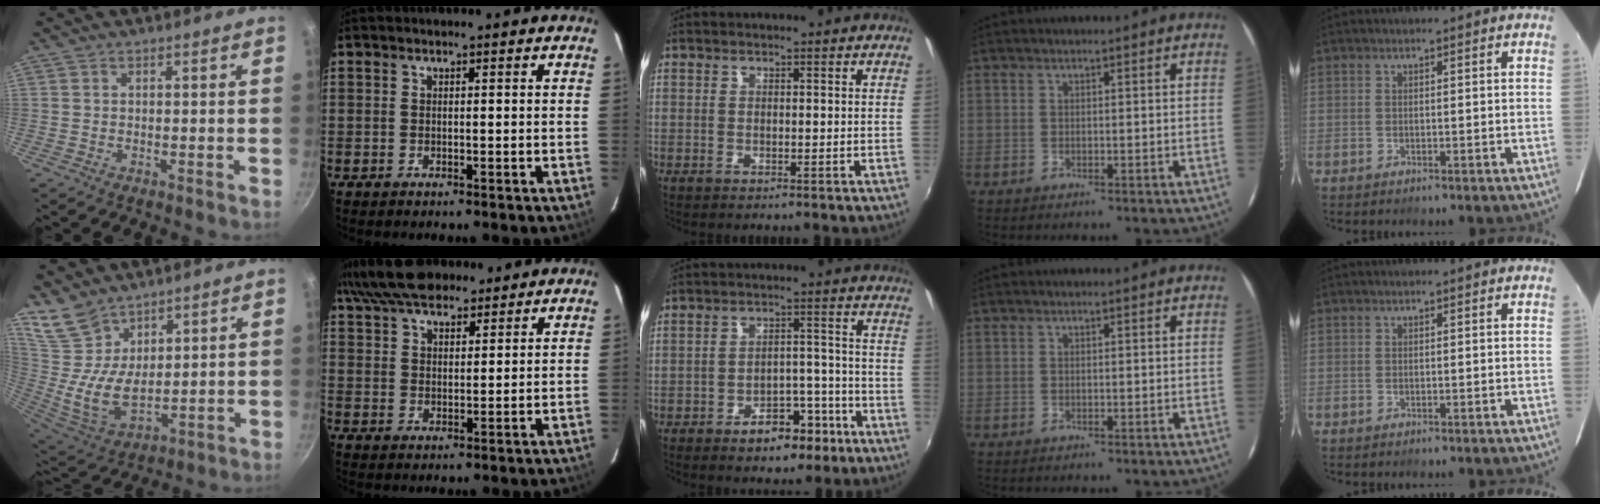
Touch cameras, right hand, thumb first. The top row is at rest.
{"thumb": {"total": 11.7, "force": [8.2, 6.1, 5.6], "torque": [-0.090, -0.053, 0.179]}, "index": {"total": 14.2, "force": [11.2, 5.9, 6.5], "torque": [-0.139, 0.056, 0.190]}, "middle": {"total": 8.6, "force": [-5.7, 4.6, 4.5], "torque": [-0.074, 0.022, -0.070]}}